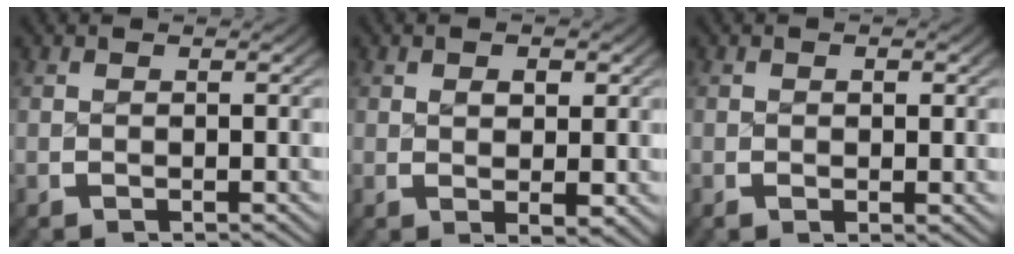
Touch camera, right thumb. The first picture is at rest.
{"total": 2.5, "force": [0.6, 1.3, 2.1], "torque": [-0.027, -0.007, 0.014]}
{"total": 1.0, "force": [0.1, 0.6, 0.8], "torque": [-0.011, -0.002, 0.003]}